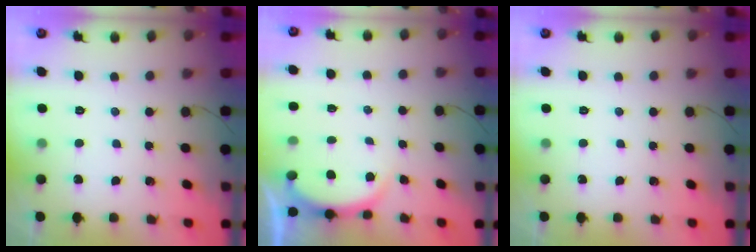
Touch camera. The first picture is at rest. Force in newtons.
{"total": 2.8, "press": 2.7, "slide": 0.6}
{"total": 0.0}